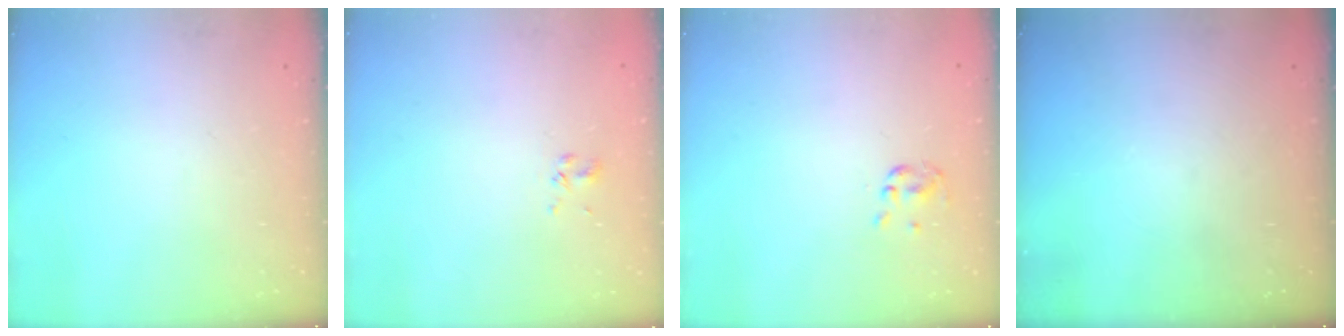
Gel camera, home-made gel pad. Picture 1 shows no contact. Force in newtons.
{"total": 2.5, "press": 2.3, "slide": 0.9}
{"total": 2.0, "press": 1.9, "slide": 0.5}
{"total": 0.0}